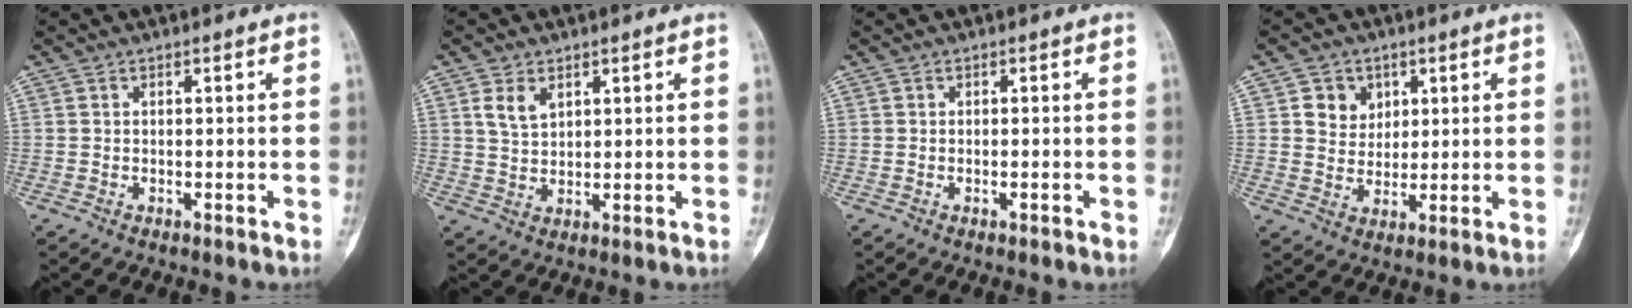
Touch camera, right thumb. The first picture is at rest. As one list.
[{"total": 4.4, "force": [2.1, 2.7, 2.7], "torque": [-0.040, -0.010, 0.045]}, {"total": 0.7, "force": [-0.3, 0.2, 0.6], "torque": [-0.012, 0.003, -0.003]}, {"total": 5.9, "force": [2.3, 5.1, 2.0], "torque": [-0.006, -0.008, 0.040]}]